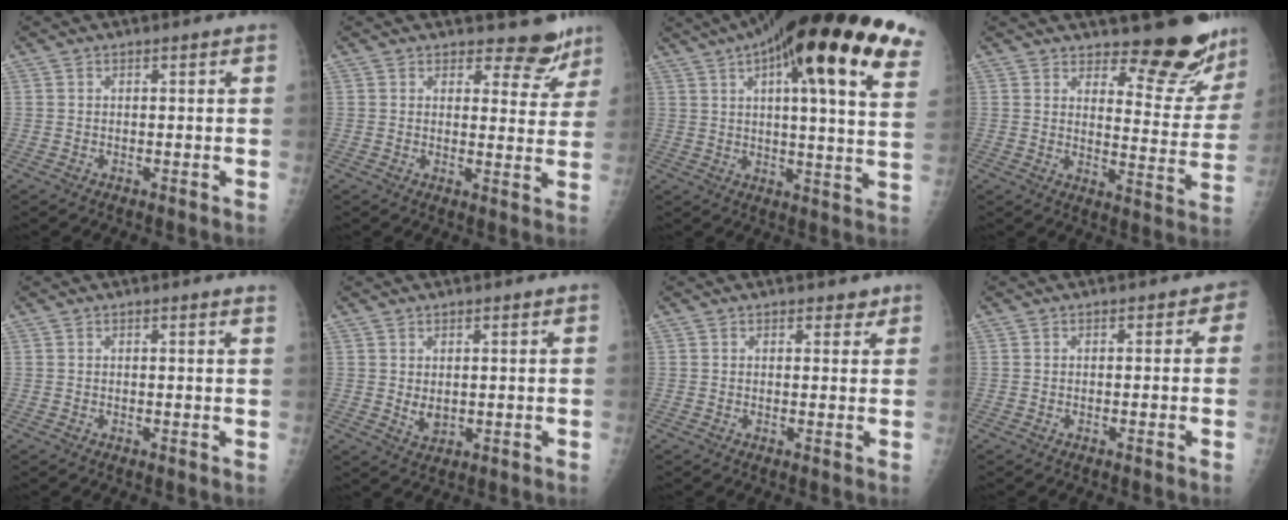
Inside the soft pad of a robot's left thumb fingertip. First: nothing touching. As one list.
[{"total": 6.1, "force": [5.3, 2.9, 1.0], "torque": [0.019, -0.042, 0.059]}, {"total": 30.4, "force": [16.7, 7.0, 24.5], "torque": [-0.300, 0.004, 0.226]}, {"total": 13.6, "force": [12.1, 4.2, 4.7], "torque": [-0.015, -0.112, 0.151]}, {"total": 1.1, "force": [1.0, -0.2, 0.5], "torque": [-0.023, -0.007, 0.007]}, {"total": 2.7, "force": [0.6, 1.9, 1.9], "torque": [-0.026, -0.010, 0.017]}, {"total": 2.0, "force": [1.5, 1.2, 0.7], "torque": [0.010, -0.007, 0.015]}, {"total": 1.4, "force": [-0.1, 1.2, 0.8], "torque": [0.013, 0.007, -0.012]}]